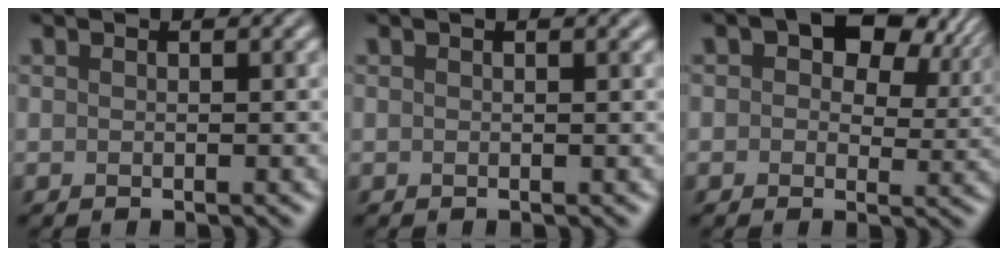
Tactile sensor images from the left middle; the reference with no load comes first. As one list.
[{"total": 1.0, "force": [0.6, 0.1, 0.9], "torque": [-0.012, 0.006, 0.008]}, {"total": 8.1, "force": [3.5, 4.8, 5.5], "torque": [-0.070, 0.008, 0.042]}]